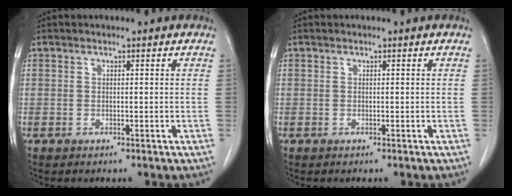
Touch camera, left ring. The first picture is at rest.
{"total": 0.0}